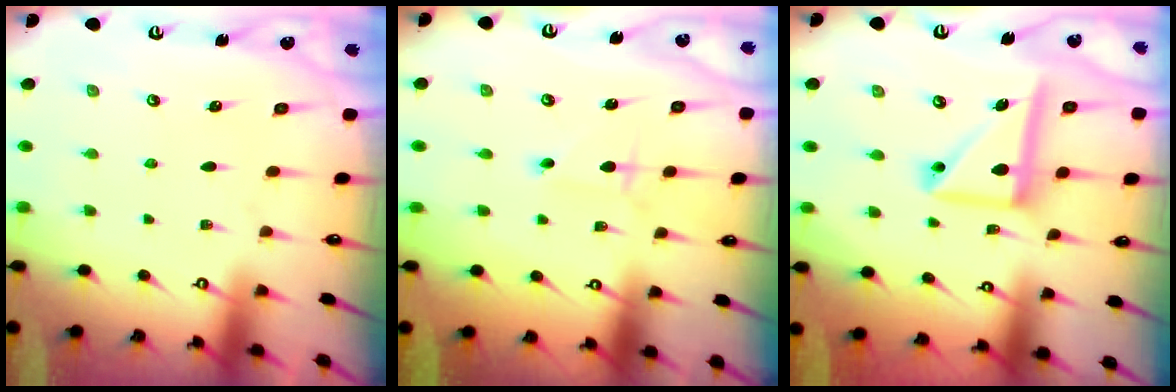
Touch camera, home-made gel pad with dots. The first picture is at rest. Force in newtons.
{"total": 2.2, "press": 2.2, "slide": 0.2}
{"total": 14.6, "press": 14.5, "slide": 1.3}